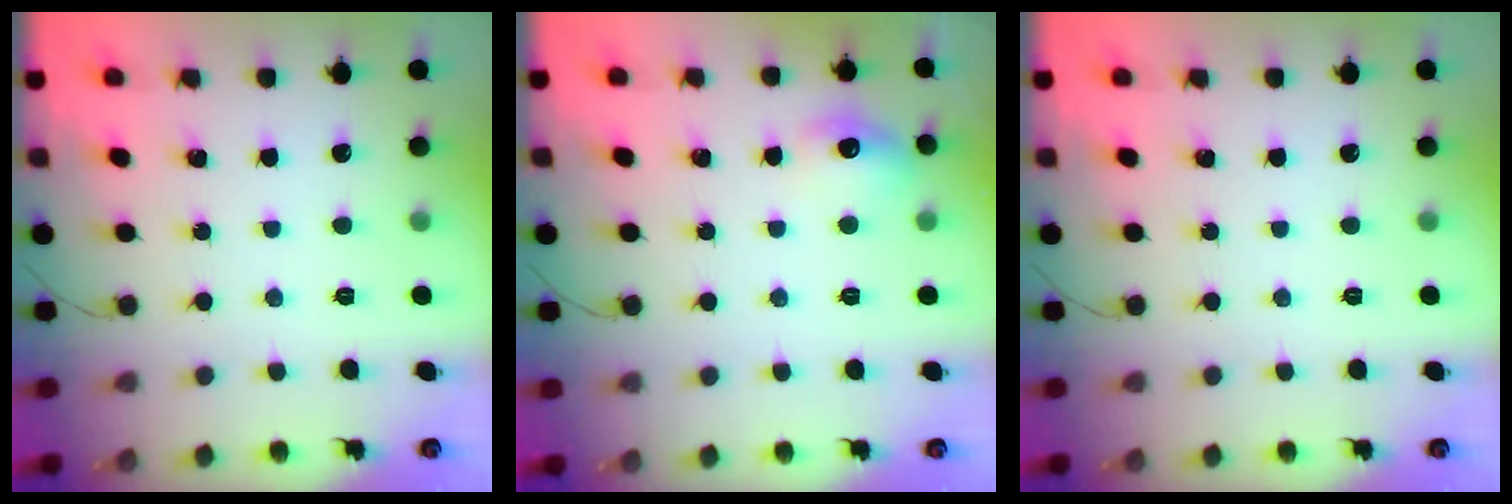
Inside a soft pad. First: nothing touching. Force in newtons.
{"total": 8.1, "press": 8.1, "slide": 0.5}
{"total": 0.0}